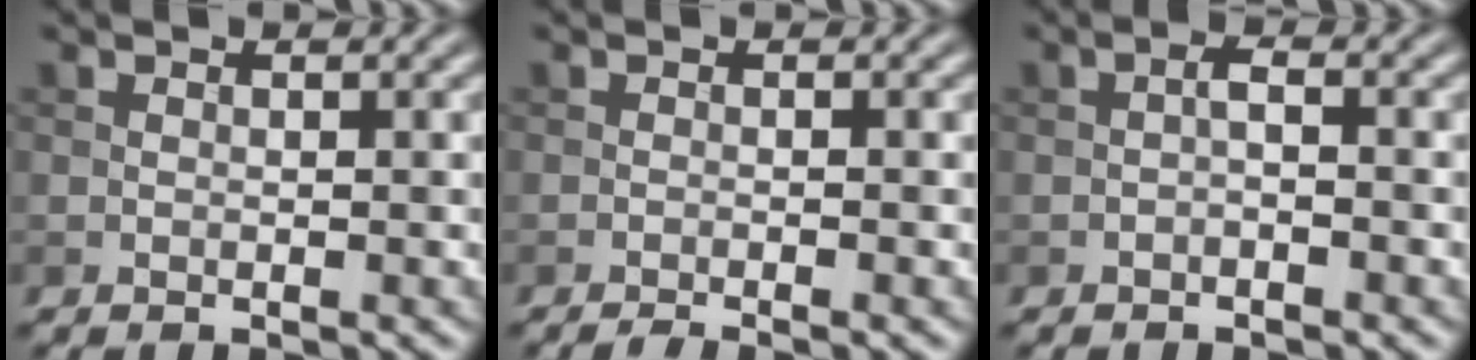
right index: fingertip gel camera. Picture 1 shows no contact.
{"total": 1.7, "force": [-1.3, 0.2, 1.1], "torque": [-0.014, 0.000, -0.025]}
{"total": 1.2, "force": [-0.6, 0.3, 1.0], "torque": [-0.019, 0.004, -0.012]}